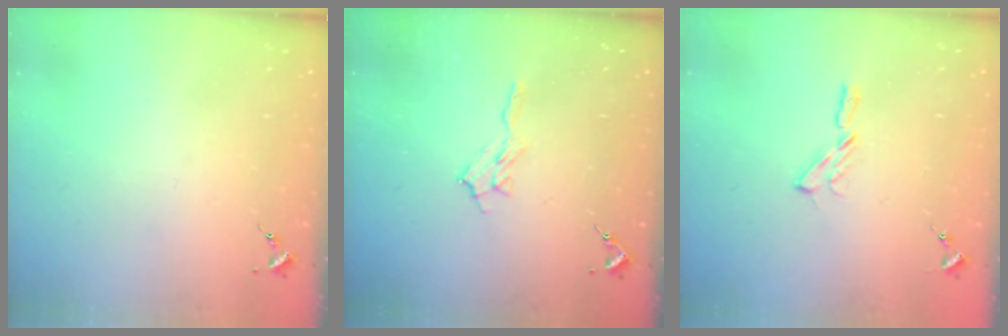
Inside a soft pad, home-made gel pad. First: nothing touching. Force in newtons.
{"total": 6.5, "press": 6.5, "slide": 0.8}
{"total": 4.0, "press": 4.0, "slide": 0.4}